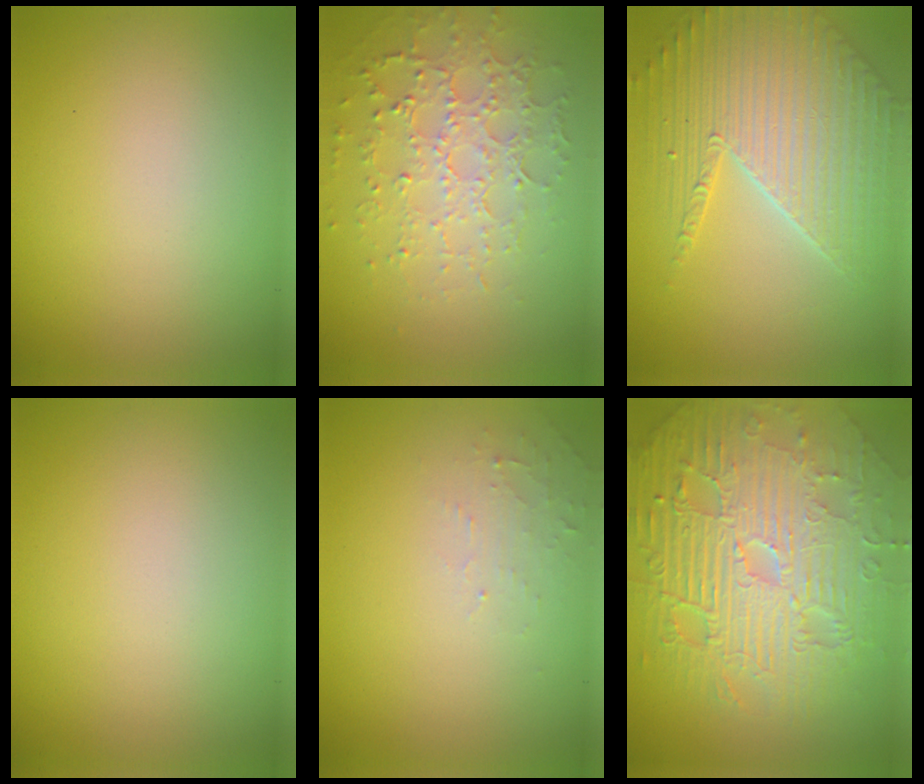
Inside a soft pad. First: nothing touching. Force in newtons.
{"total": 4.9, "press": 3.5, "slide": 3.4}
{"total": 5.2, "press": 4.8, "slide": 2.1}
{"total": 0.0}
{"total": 1.2, "press": 1.2, "slide": 0.3}
{"total": 11.7, "press": 7.5, "slide": 9.0}